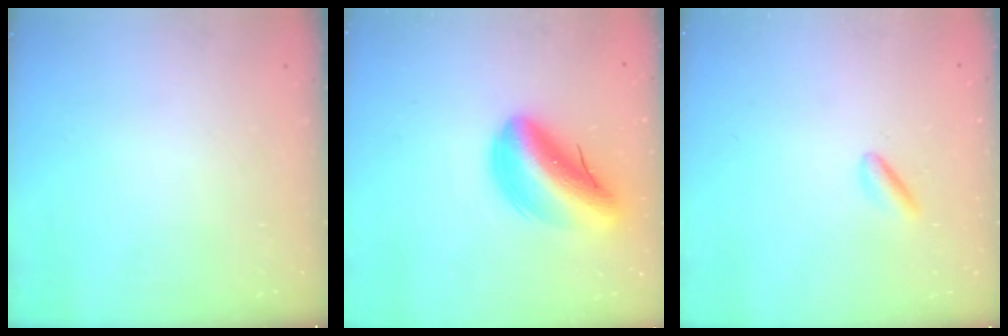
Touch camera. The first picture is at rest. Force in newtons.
{"total": 17.5, "press": 16.8, "slide": 4.8}
{"total": 2.4, "press": 2.2, "slide": 1.0}